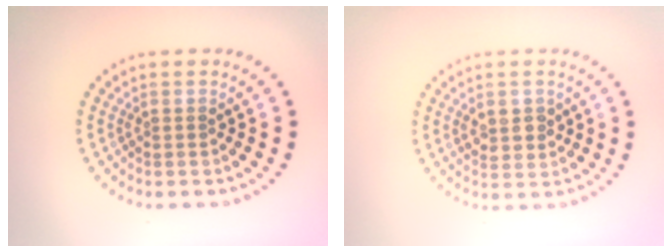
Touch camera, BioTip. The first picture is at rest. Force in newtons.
{"total": 2.1, "press": 2.0, "slide": 0.4}